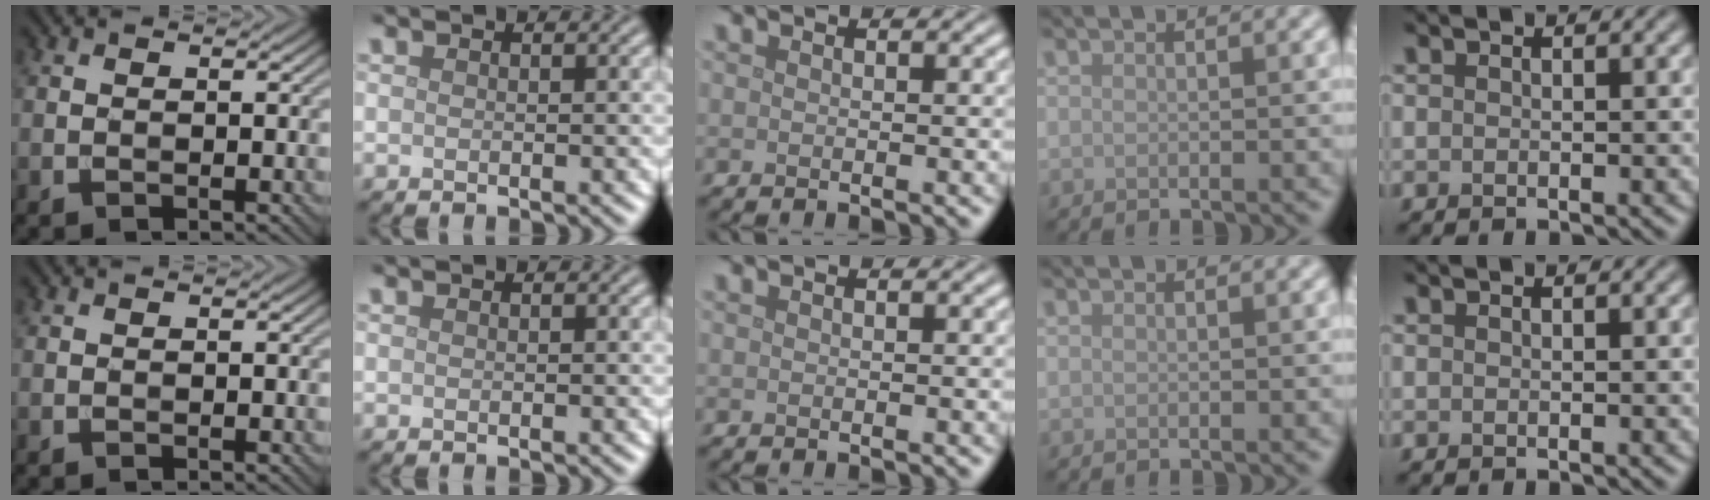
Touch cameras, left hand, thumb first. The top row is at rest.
{}